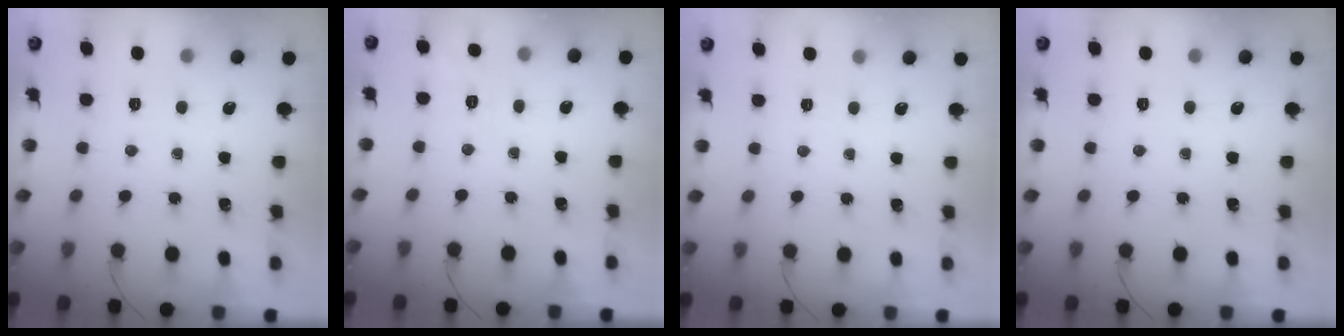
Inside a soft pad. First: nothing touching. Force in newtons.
{"total": 3.3, "press": 2.7, "slide": 1.9}
{"total": 2.4, "press": 2.3, "slide": 0.5}
{"total": 0.0}